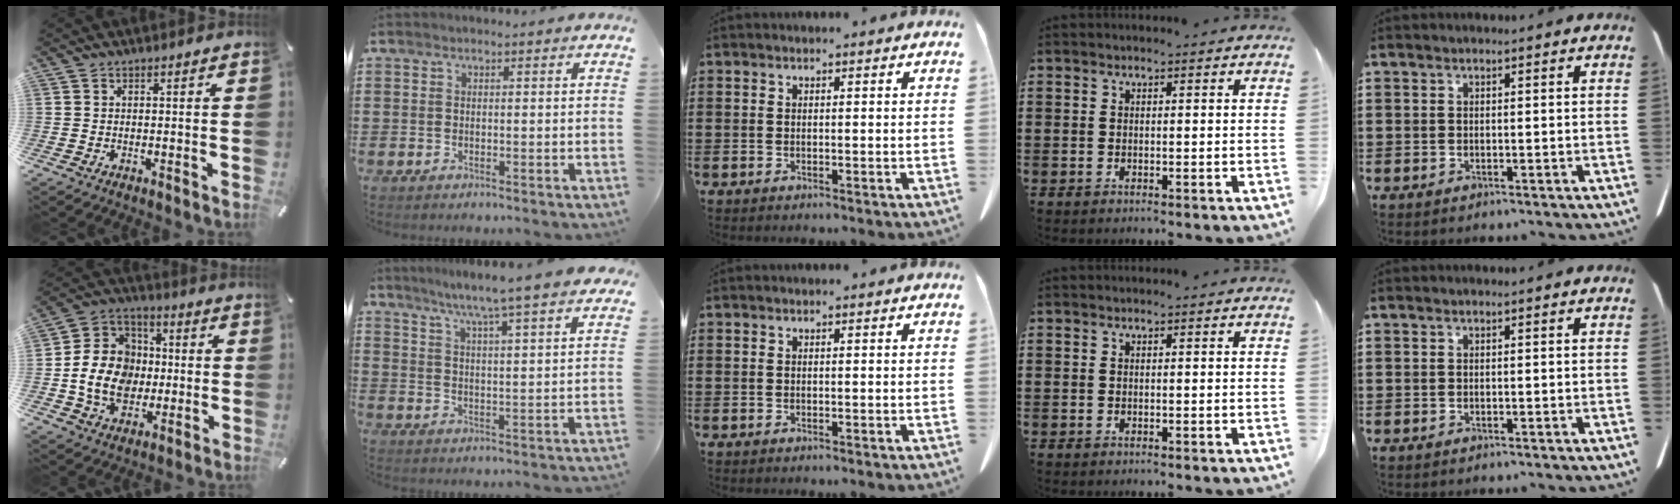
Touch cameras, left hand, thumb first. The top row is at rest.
{"thumb": {"total": 14.2, "force": [-2.1, 12.2, 7.1], "torque": [-0.174, 0.024, -0.032]}, "index": {"total": 6.0, "force": [5.3, -1.3, 2.5], "torque": [-0.070, -0.039, 0.085]}}